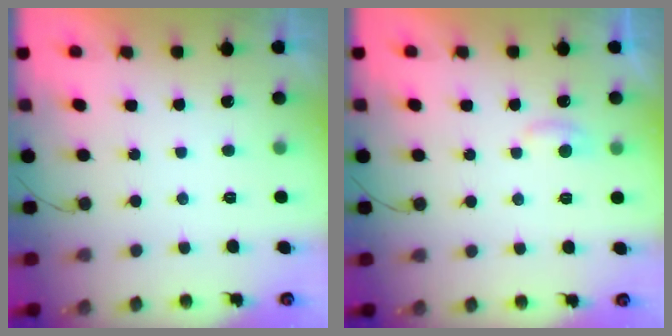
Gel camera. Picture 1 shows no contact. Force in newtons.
{"total": 4.1, "press": 4.1, "slide": 0.5}